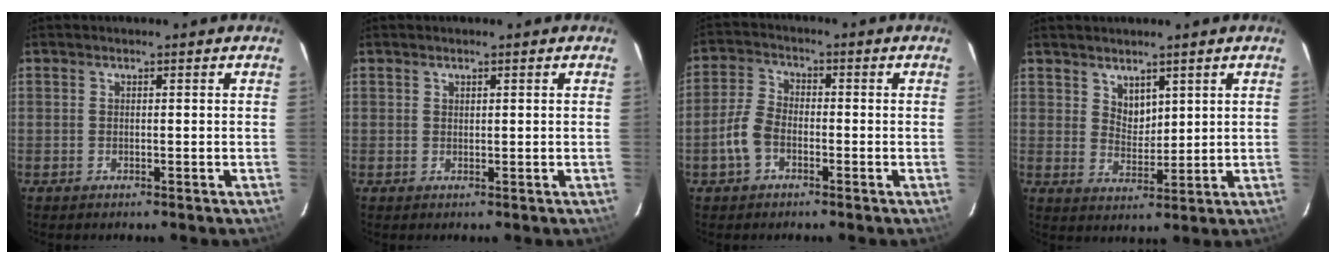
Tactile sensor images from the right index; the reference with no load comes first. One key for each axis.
{"total": 0.6, "fx": 0.5, "fy": 0.3, "fz": 0.1, "tx": -0.002, "ty": 0.002, "tz": 0.010}
{"total": 5.7, "fx": -2.4, "fy": 3.6, "fz": 3.7, "tx": -0.085, "ty": 0.011, "tz": -0.045}
{"total": 4.1, "fx": 2.8, "fy": 2.5, "fz": 1.5, "tx": -0.017, "ty": 0.001, "tz": 0.056}